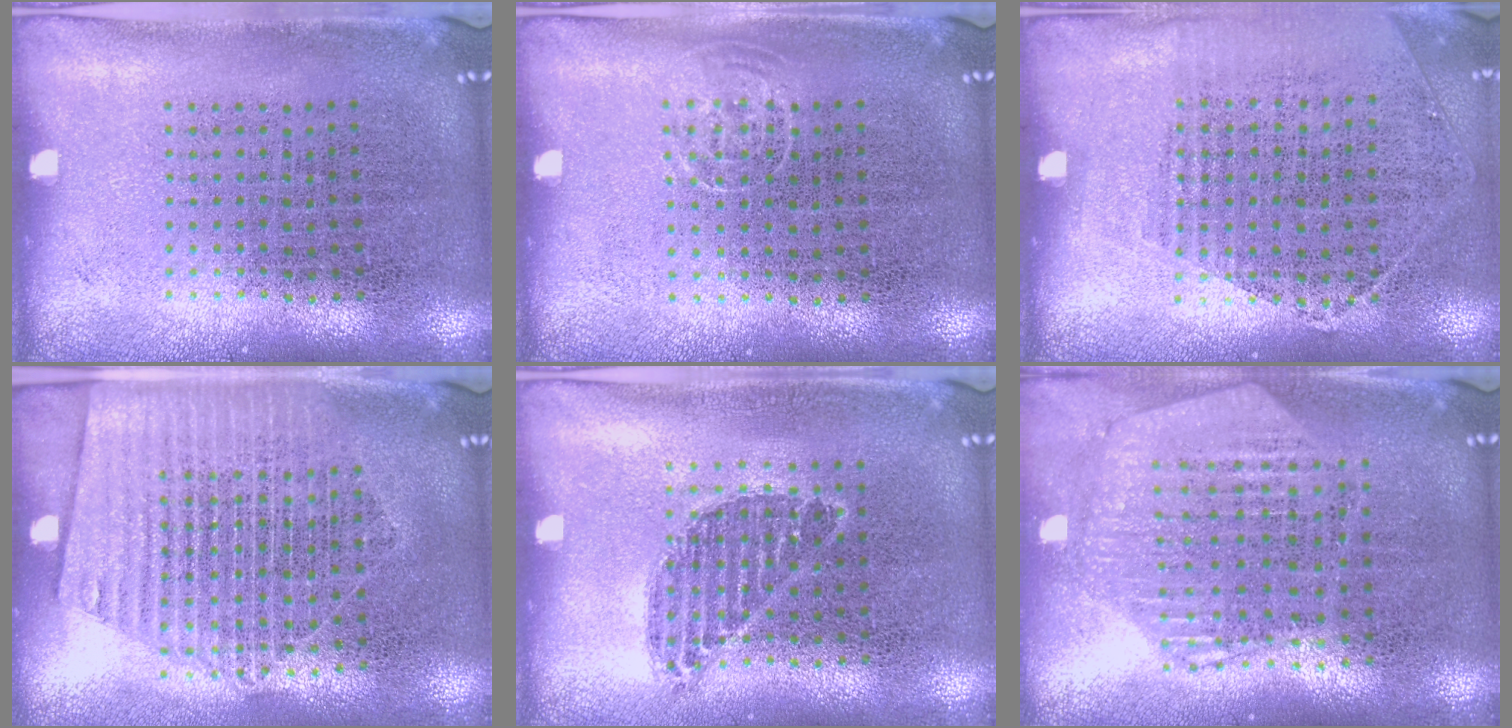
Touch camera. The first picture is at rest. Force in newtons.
{"total": 0.7, "press": 0.5, "slide": 0.4}
{"total": 1.2, "press": 1.0, "slide": 0.7}
{"total": 1.5, "press": 1.4, "slide": 0.6}
{"total": 0.8, "press": 0.7, "slide": 0.4}
{"total": 1.1, "press": 1.1, "slide": 0.2}